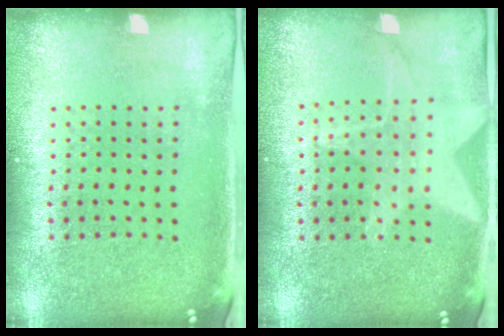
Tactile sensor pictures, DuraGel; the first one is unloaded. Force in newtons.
{"total": 0.9, "press": 0.9, "slide": 0.0}